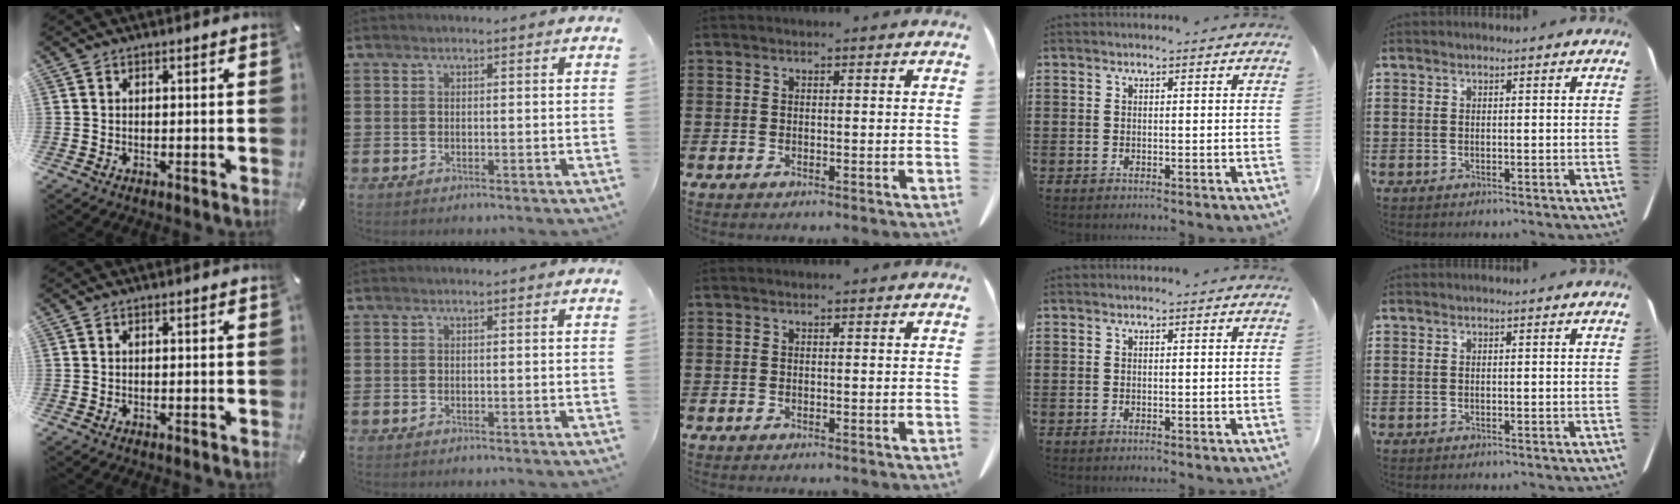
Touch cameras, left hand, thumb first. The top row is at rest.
{}